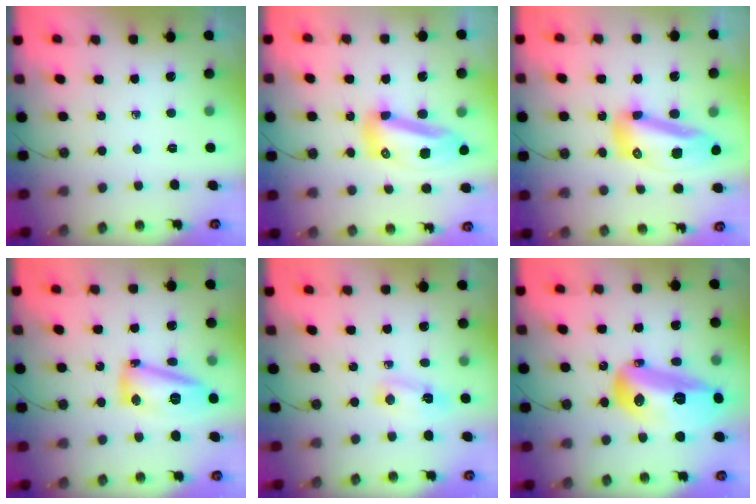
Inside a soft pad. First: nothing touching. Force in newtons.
{"total": 13.6, "press": 13.5, "slide": 1.4}
{"total": 15.5, "press": 15.4, "slide": 1.7}
{"total": 15.4, "press": 15.2, "slide": 2.6}
{"total": 3.5, "press": 3.1, "slide": 1.5}
{"total": 20.4, "press": 20.3, "slide": 2.1}